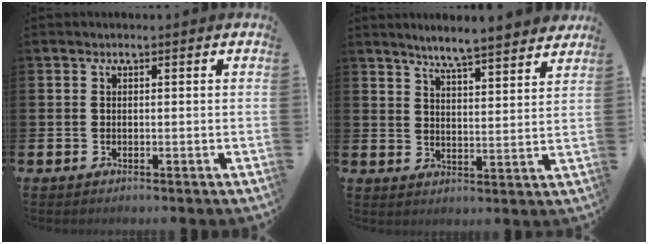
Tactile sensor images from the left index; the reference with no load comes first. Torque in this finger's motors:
{"motor_torque": [0.07, -0.32, 0.41, 0.07]}